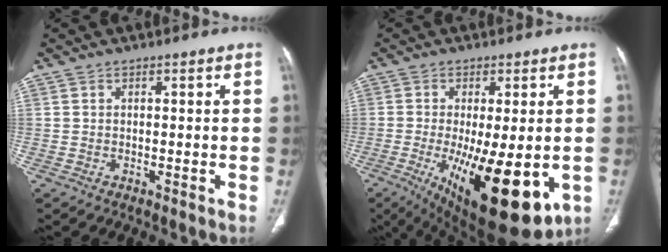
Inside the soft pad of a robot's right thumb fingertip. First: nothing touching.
{"total": 19.8, "force": [-5.6, 7.0, 17.7], "torque": [-0.257, -0.031, -0.063]}